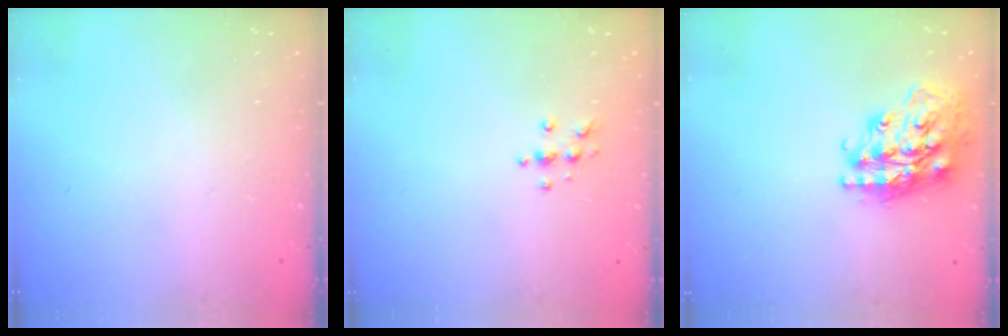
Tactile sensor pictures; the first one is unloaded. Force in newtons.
{"total": 5.4, "press": 5.4, "slide": 0.7}
{"total": 20.5, "press": 20.5, "slide": 1.6}